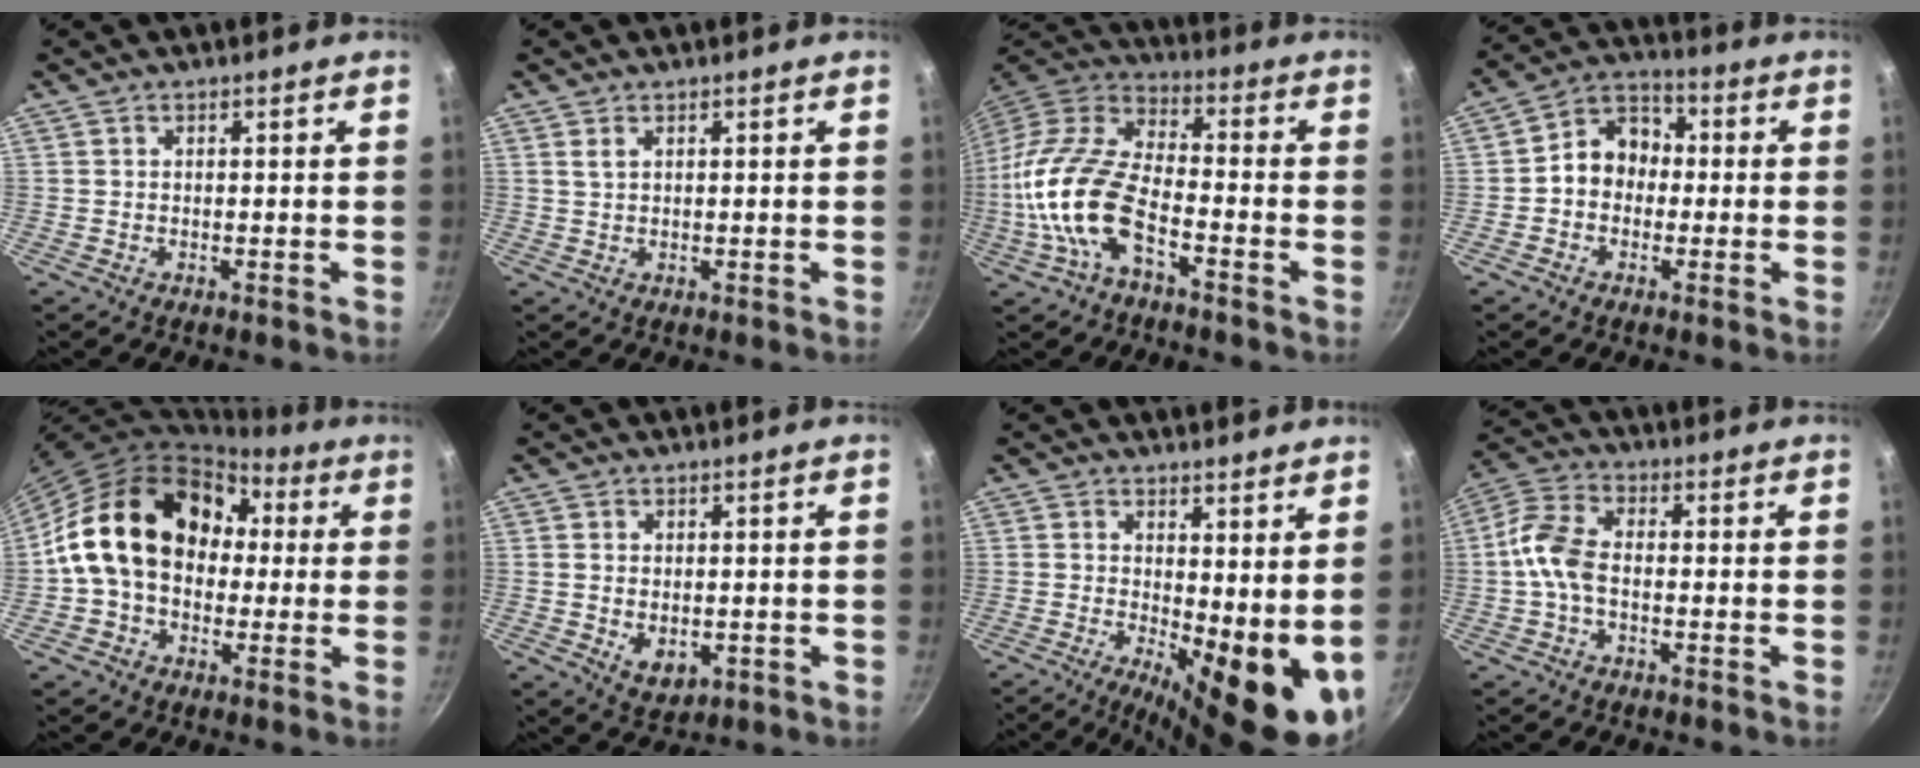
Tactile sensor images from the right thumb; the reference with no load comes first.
{"total": 1.2, "force": [0.7, 0.6, 0.8], "torque": [-0.016, -0.001, 0.015]}
{"total": 17.5, "force": [-6.0, 8.3, 14.1], "torque": [-0.280, 0.042, -0.134]}
{"total": 8.9, "force": [-0.6, 7.3, 4.9], "torque": [-0.039, 0.030, -0.031]}
{"total": 19.4, "force": [1.9, 14.6, 12.6], "torque": [-0.184, 0.047, 0.024]}
{"total": 5.0, "force": [-0.5, 3.5, 3.6], "torque": [-0.055, -0.012, 0.000]}
{"total": 13.2, "force": [0.6, 5.1, 12.2], "torque": [-0.132, -0.019, 0.019]}
{"total": 7.5, "force": [-1.3, 4.4, 6.0], "torque": [-0.126, 0.031, -0.039]}